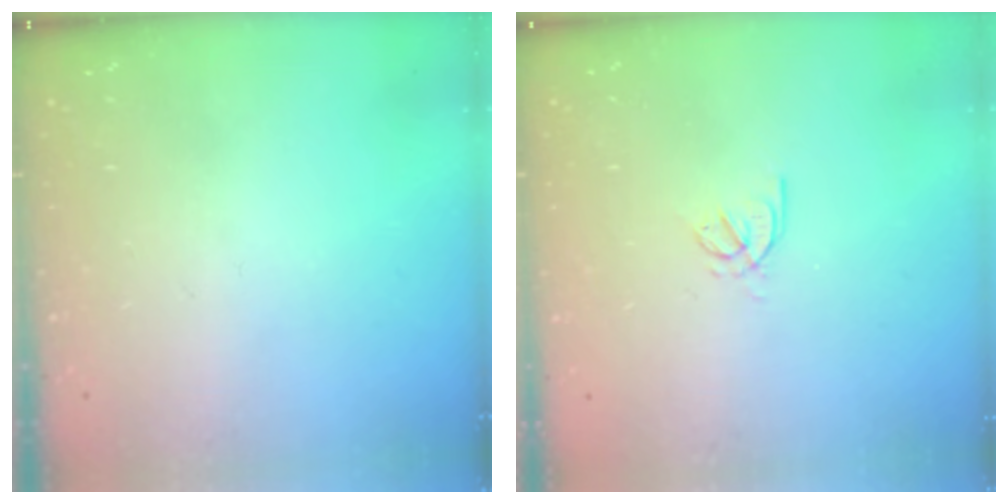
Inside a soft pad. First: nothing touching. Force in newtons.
{"total": 1.7, "press": 1.6, "slide": 0.5}